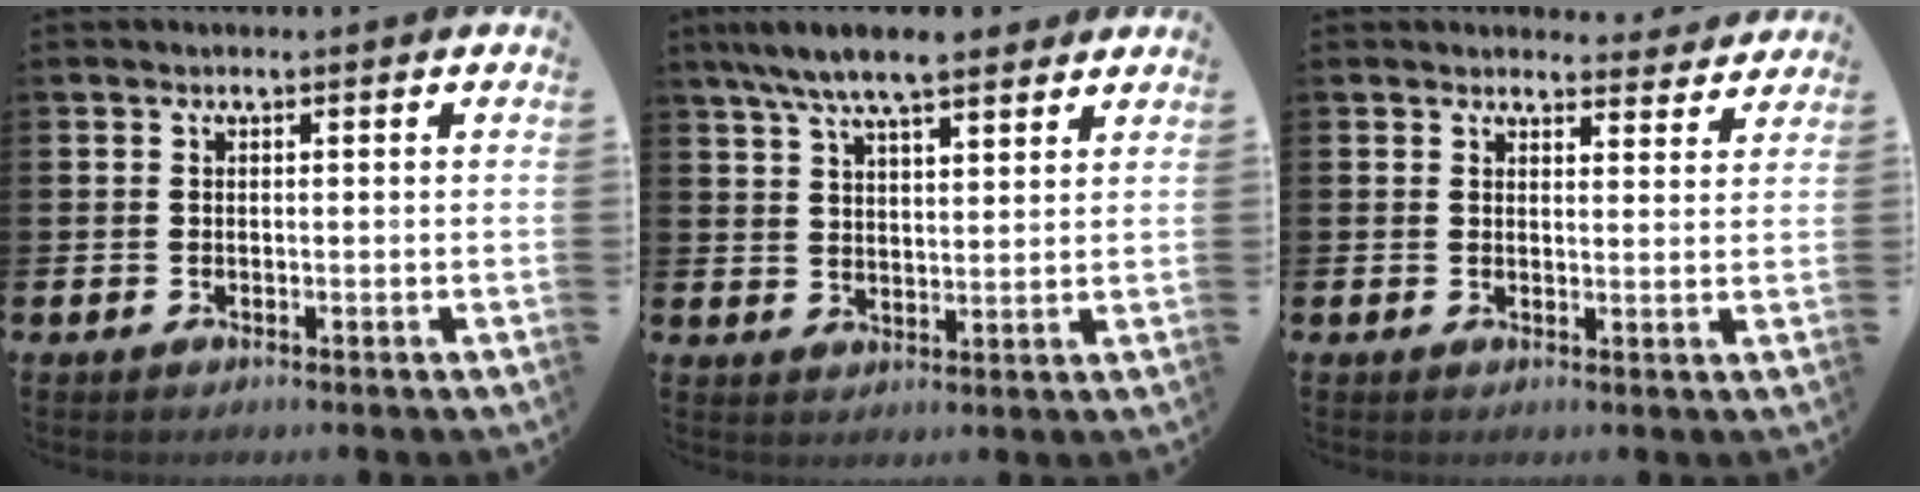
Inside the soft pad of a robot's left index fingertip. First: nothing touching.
{"total": 7.9, "force": [7.2, 1.4, 3.1], "torque": [-0.076, -0.021, 0.131]}
{"total": 3.2, "force": [3.1, 0.6, 0.0], "torque": [0.010, -0.022, 0.053]}